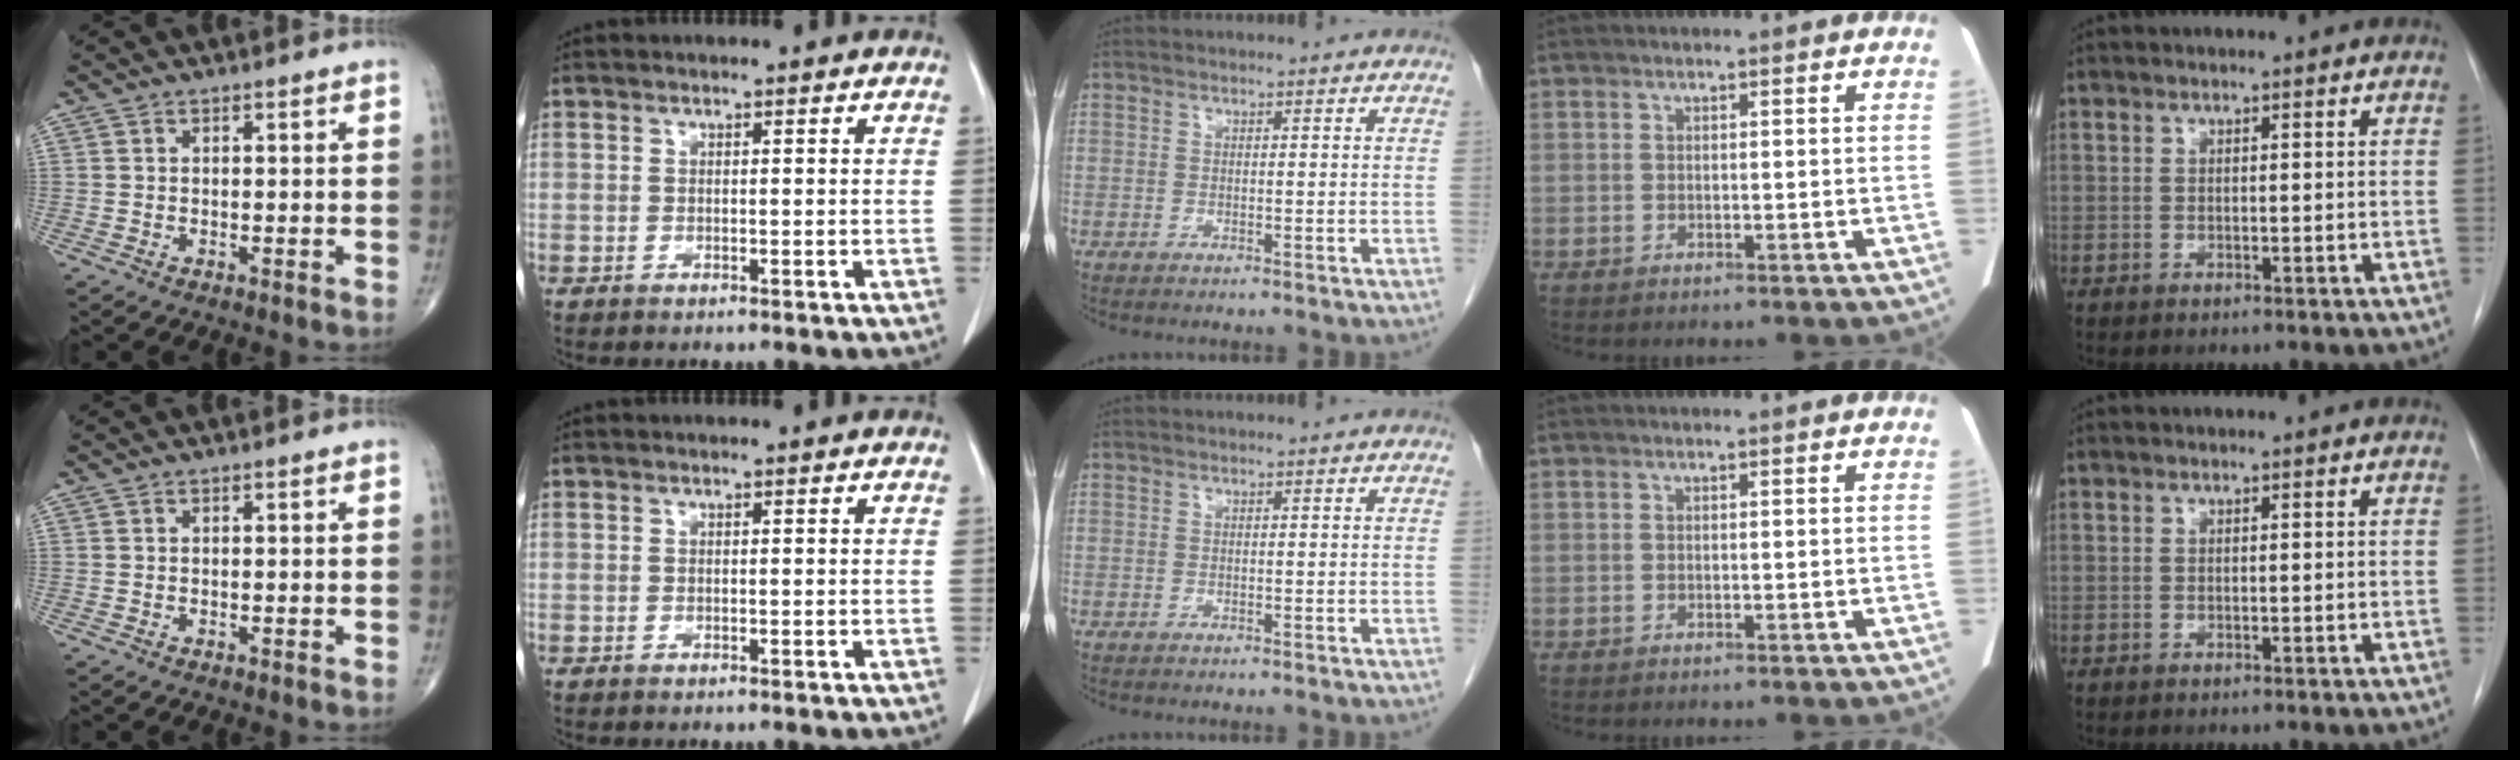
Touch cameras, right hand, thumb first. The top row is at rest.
{}